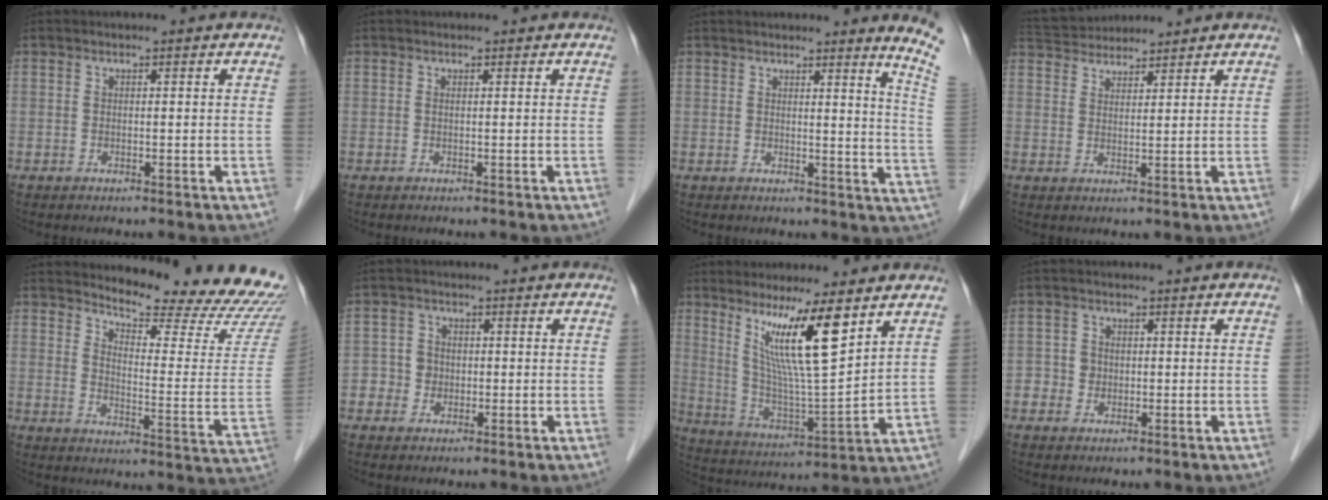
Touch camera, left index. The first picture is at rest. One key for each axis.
{"total": 0.0}
{"total": 7.4, "fx": 6.4, "fy": -2.3, "fz": 2.8, "tx": -0.034, "ty": -0.087, "tz": 0.050}
{"total": 7.0, "fx": 6.8, "fy": 1.2, "fz": 1.4, "tx": -0.032, "ty": 0.036, "tz": 0.120}
{"total": 19.3, "fx": 18.5, "fy": 1.4, "fz": 5.4, "tx": -0.074, "ty": -0.122, "tz": 0.216}
{"total": 3.3, "fx": -0.6, "fy": 3.2, "fz": 0.5, "tx": -0.004, "ty": 0.012, "tz": -0.009}
{"total": 12.1, "fx": 6.8, "fy": 0.0, "fz": 10.0, "tx": -0.189, "ty": -0.014, "tz": 0.130}
{"total": 2.7, "fx": -0.3, "fy": 2.6, "fz": 0.4, "tx": -0.002, "ty": 0.009, "tz": -0.005}